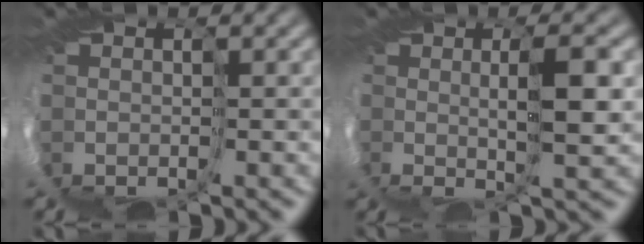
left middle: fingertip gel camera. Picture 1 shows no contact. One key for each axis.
{"total": 3.9, "fx": 1.6, "fy": -1.2, "fz": 3.3, "tx": -0.065, "ty": -0.004, "tz": 0.025}